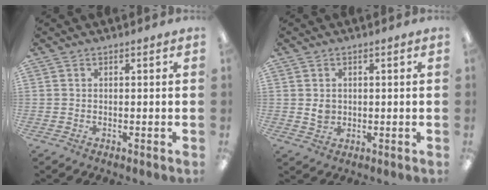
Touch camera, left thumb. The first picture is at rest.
{"total": 2.9, "force": [0.5, 2.6, 1.3], "torque": [-0.018, 0.001, 0.008]}